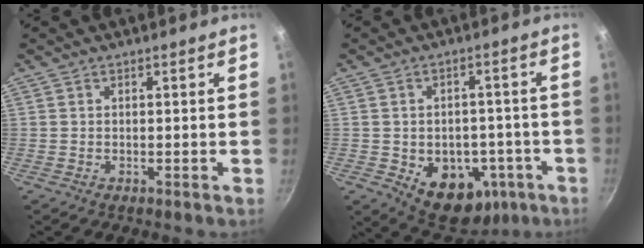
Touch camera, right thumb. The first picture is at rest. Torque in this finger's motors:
{"motor_torque": [-0.42, 0.39, 0.22, 0.11, 0.01]}